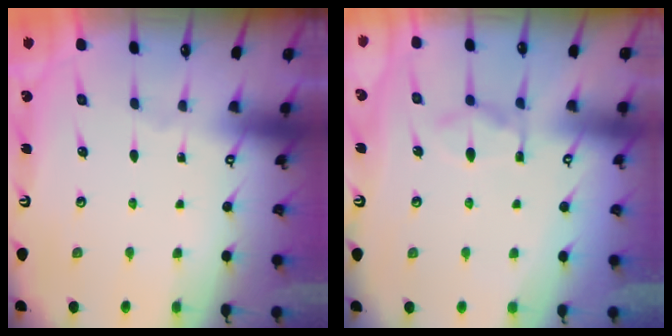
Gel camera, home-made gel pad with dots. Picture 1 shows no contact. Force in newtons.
{"total": 6.1, "press": 5.9, "slide": 1.3}